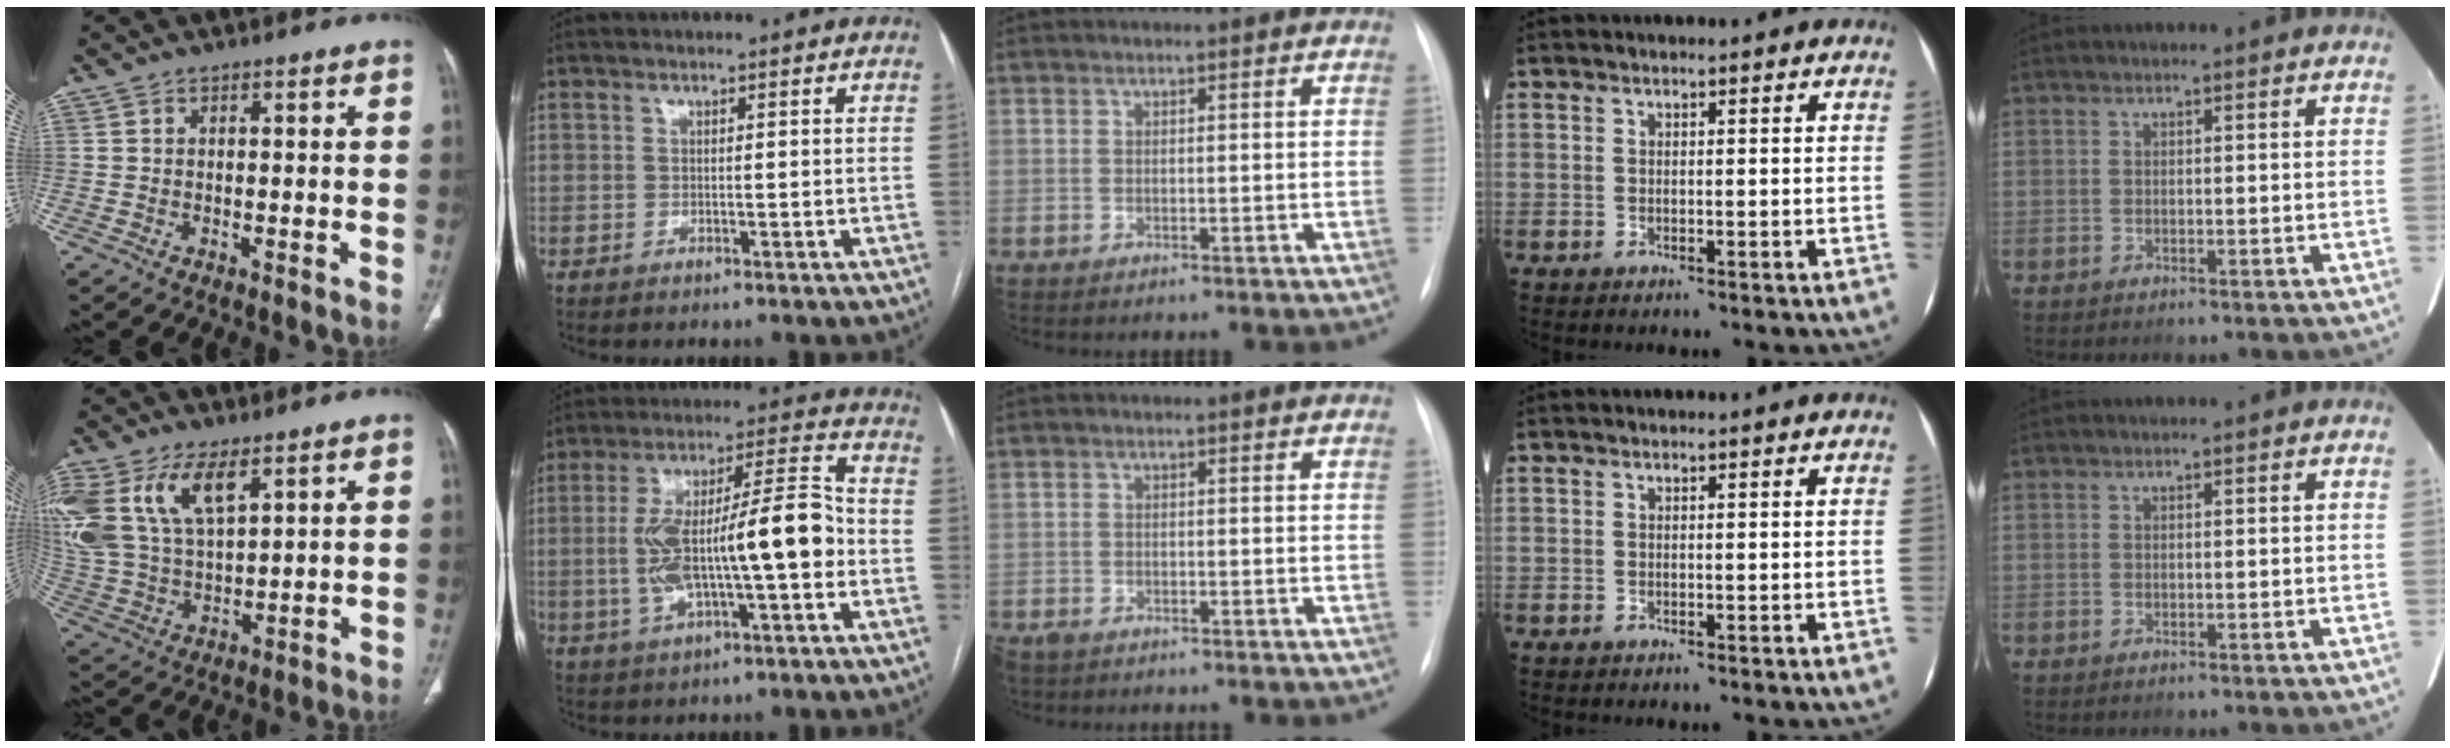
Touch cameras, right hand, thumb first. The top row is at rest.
{"thumb": {"total": 18.9, "force": [8.7, 9.9, 13.5], "torque": [-0.302, -0.011, 0.174]}, "index": {"total": 15.7, "force": [-2.0, 3.2, 15.2], "torque": [-0.272, 0.030, -0.024]}, "middle": {"total": 3.6, "force": [-3.1, 1.3, 1.3], "torque": [-0.020, -0.005, -0.045]}}